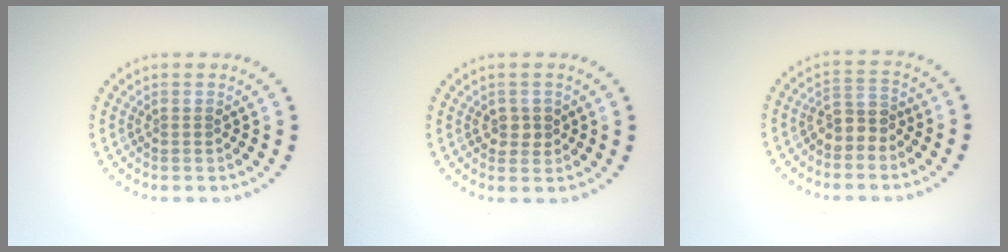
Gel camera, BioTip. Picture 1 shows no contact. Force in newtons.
{"total": 1.5, "press": 1.4, "slide": 0.6}
{"total": 2.2, "press": 1.9, "slide": 1.2}